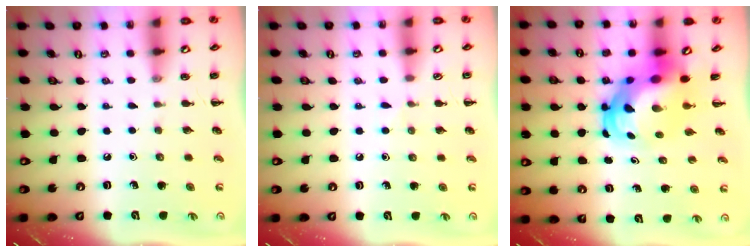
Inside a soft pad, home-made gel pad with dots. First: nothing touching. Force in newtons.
{"total": 3.9, "press": 3.7, "slide": 1.3}
{"total": 7.4, "press": 7.0, "slide": 2.2}